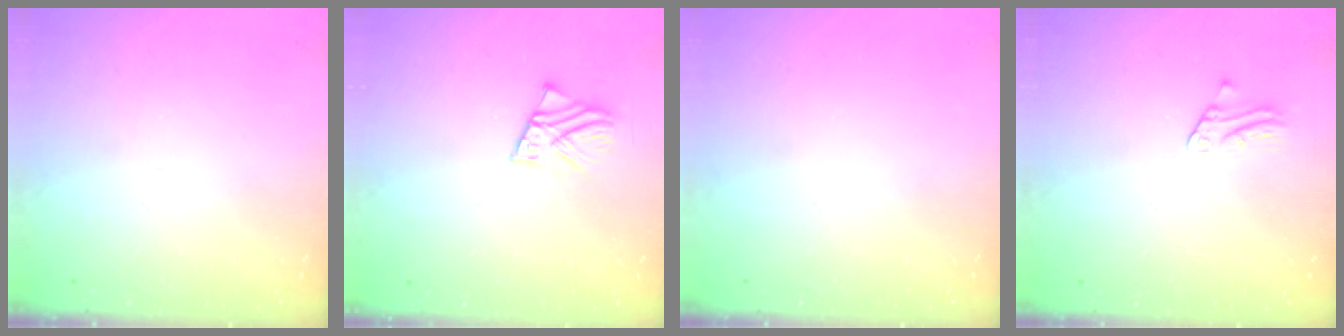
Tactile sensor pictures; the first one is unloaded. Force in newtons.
{"total": 2.5, "press": 2.5, "slide": 0.1}
{"total": 0.0}
{"total": 2.2, "press": 2.2, "slide": 0.3}